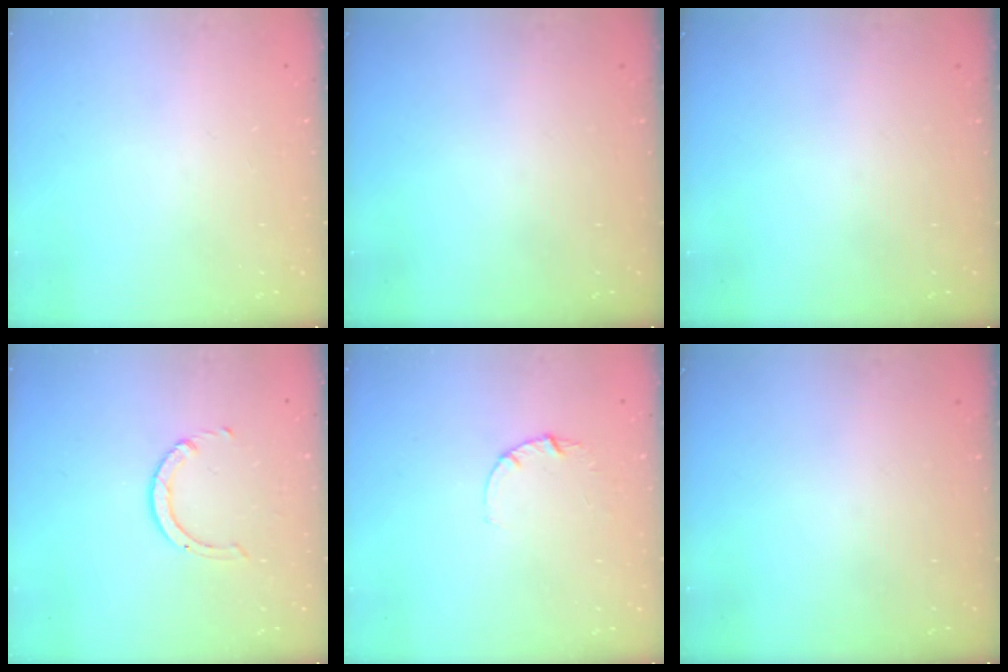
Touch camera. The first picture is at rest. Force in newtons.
{"total": 0.0}
{"total": 0.0}
{"total": 2.3, "press": 2.3, "slide": 0.3}
{"total": 2.8, "press": 2.8, "slide": 0.3}
{"total": 0.0}